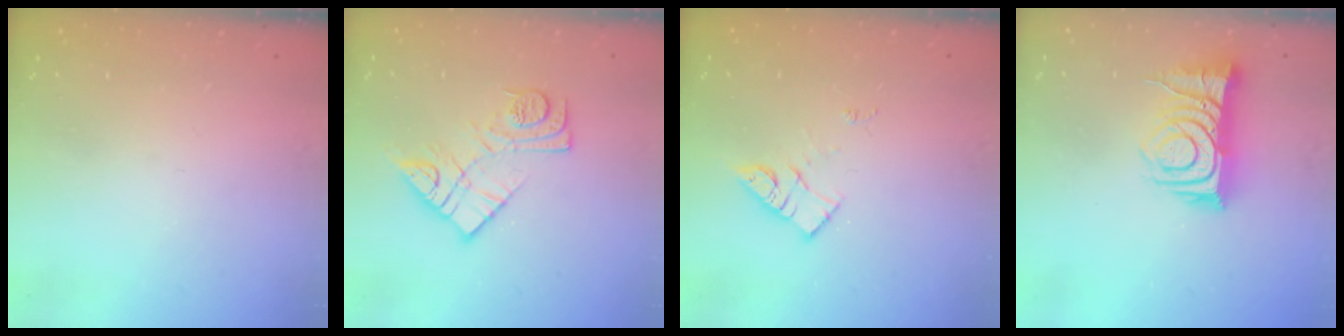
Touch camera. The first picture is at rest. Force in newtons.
{"total": 12.0, "press": 12.0, "slide": 0.9}
{"total": 10.7, "press": 10.7, "slide": 0.7}
{"total": 11.3, "press": 11.2, "slide": 1.4}